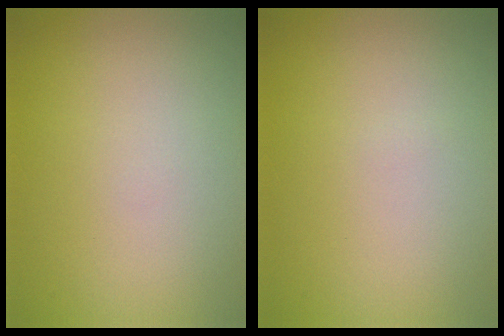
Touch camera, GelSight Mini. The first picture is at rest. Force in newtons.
{"total": 0.0}